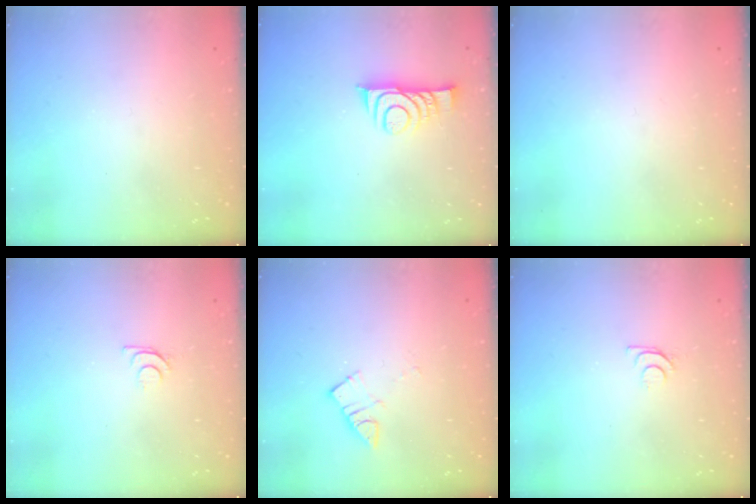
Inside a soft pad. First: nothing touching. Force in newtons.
{"total": 9.0, "press": 9.0, "slide": 0.7}
{"total": 0.0}
{"total": 4.3, "press": 4.2, "slide": 0.5}
{"total": 4.9, "press": 4.8, "slide": 0.5}
{"total": 4.3, "press": 4.2, "slide": 0.5}